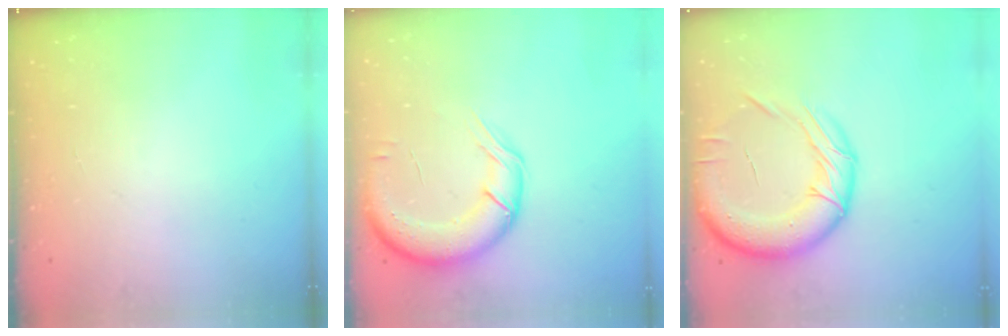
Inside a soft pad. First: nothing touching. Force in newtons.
{"total": 14.4, "press": 14.0, "slide": 3.5}
{"total": 20.3, "press": 19.9, "slide": 4.2}